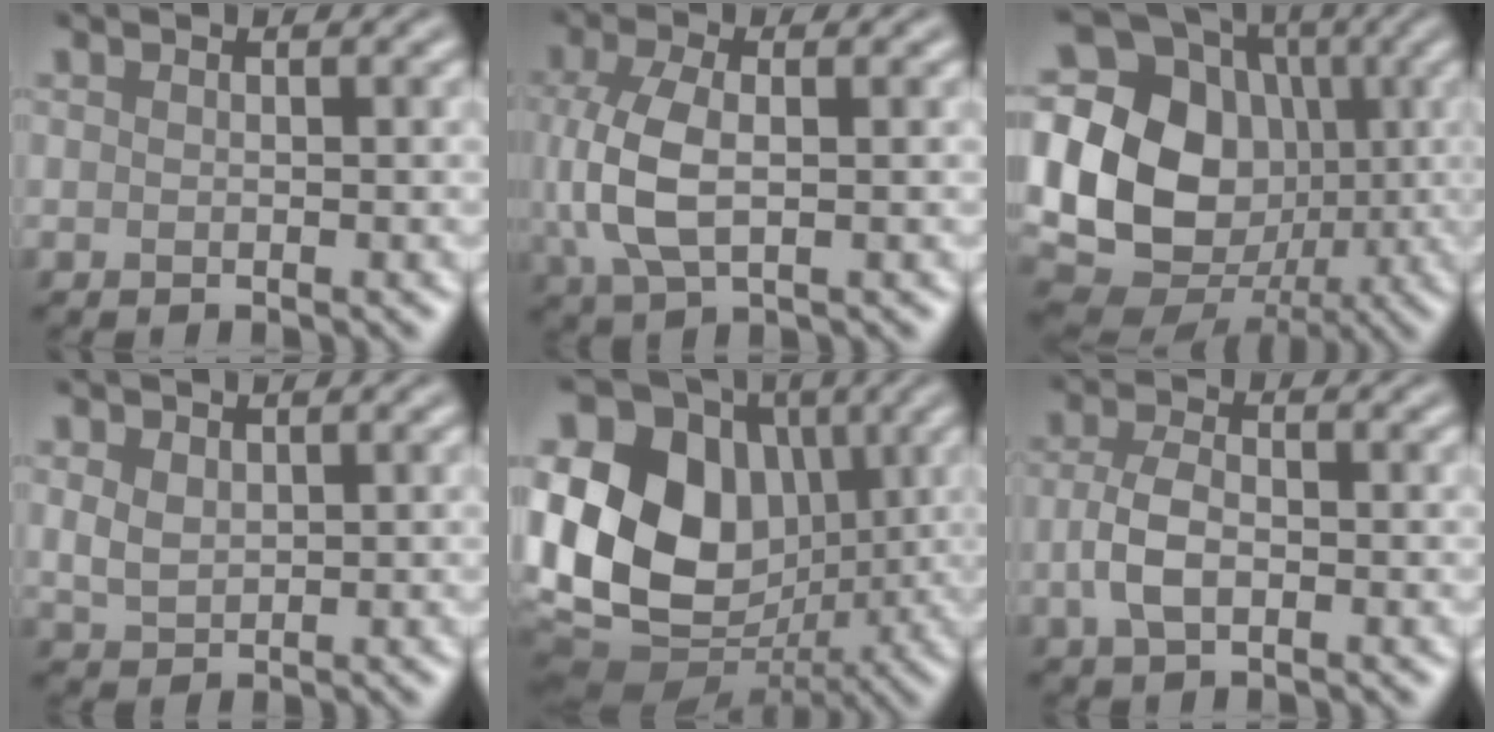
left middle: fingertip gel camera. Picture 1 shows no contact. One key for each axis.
{"total": 5.4, "fx": 0.2, "fy": 2.8, "fz": 4.6, "tx": -0.119, "ty": 0.004, "tz": 0.004}
{"total": 19.8, "fx": 1.2, "fy": 17.2, "fz": 9.8, "tx": -0.219, "ty": 0.030, "tz": -0.011}
{"total": 1.9, "fx": 0.8, "fy": 1.3, "fz": 1.2, "tx": -0.032, "ty": 0.004, "tz": 0.019}
{"total": 17.7, "fx": 1.9, "fy": 13.8, "fz": 10.9, "tx": -0.228, "ty": 0.026, "tz": 0.032}
{"total": 3.1, "fx": -0.7, "fy": 1.6, "fz": 2.6, "tx": -0.058, "ty": 0.006, "tz": -0.014}